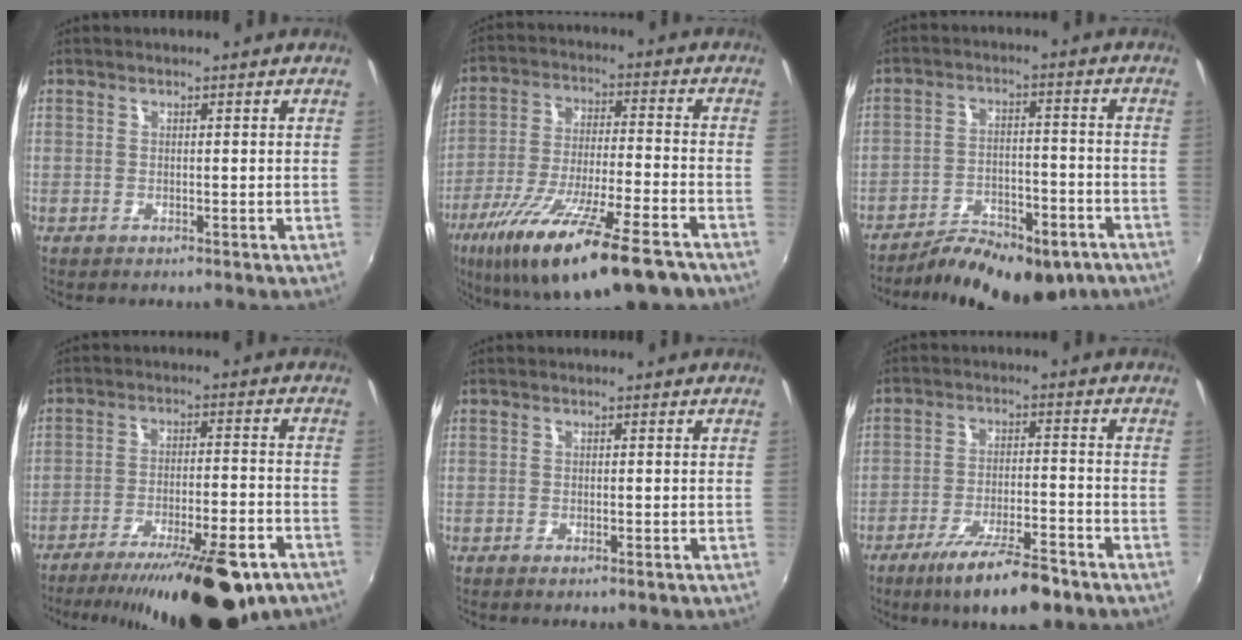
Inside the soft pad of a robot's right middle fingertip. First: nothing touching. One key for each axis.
{"total": 23.4, "fx": -15.6, "fy": 4.5, "fz": 16.8, "tx": -0.302, "ty": -0.056, "tz": -0.253}
{"total": 17.1, "fx": -12.5, "fy": 6.9, "fz": 9.4, "tx": -0.166, "ty": -0.013, "tz": -0.169}
{"total": 21.7, "fx": -15.8, "fy": 6.2, "fz": 13.6, "tx": -0.221, "ty": -0.028, "tz": -0.223}
{"total": 1.2, "fx": -0.8, "fy": 0.4, "fz": 0.8, "tx": -0.014, "ty": -0.002, "tz": -0.011}
{"total": 12.1, "fx": -8.6, "fy": 2.7, "fz": 8.0, "tx": -0.155, "ty": -0.018, "tz": -0.140}